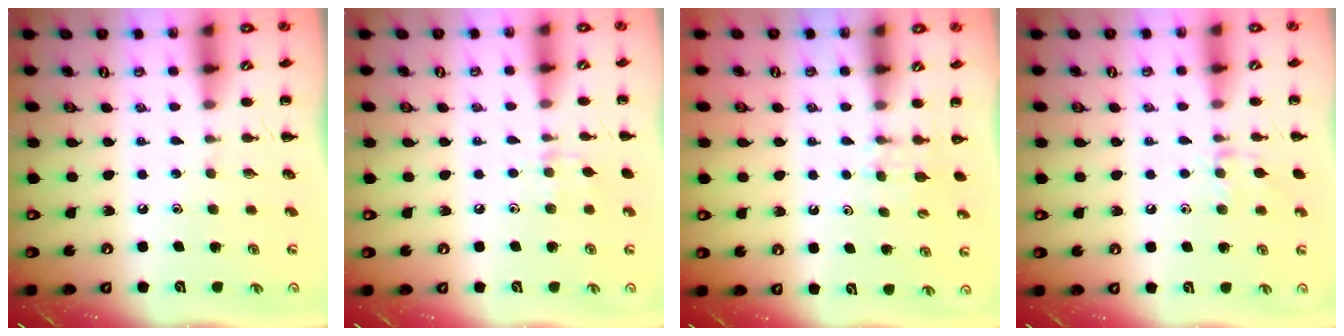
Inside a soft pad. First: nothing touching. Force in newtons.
{"total": 5.8, "press": 5.5, "slide": 1.9}
{"total": 4.0, "press": 3.8, "slide": 1.4}
{"total": 7.1, "press": 7.0, "slide": 1.1}